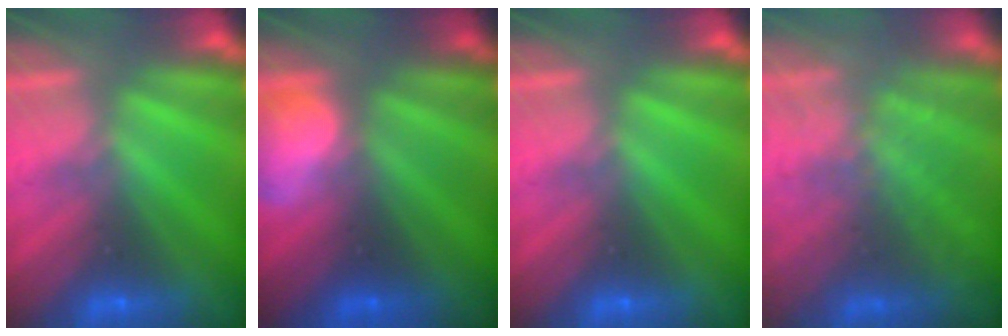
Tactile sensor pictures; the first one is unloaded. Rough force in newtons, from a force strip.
{"total": 2.8}
{"total": 0.0}
{"total": 11.5}